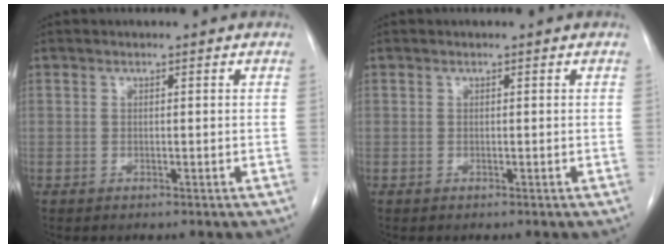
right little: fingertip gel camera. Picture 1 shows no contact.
{"total": 0.0}